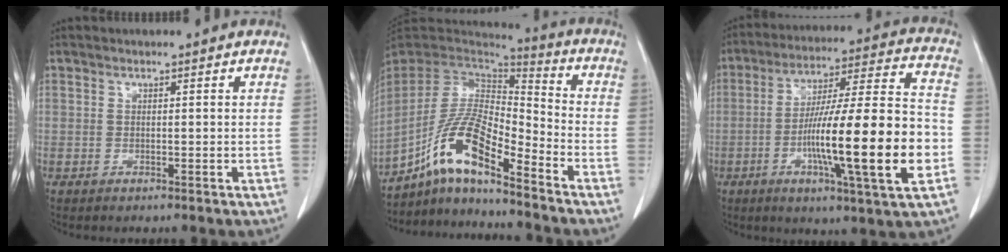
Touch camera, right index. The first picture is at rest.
{"total": 13.8, "force": [-8.6, 2.6, 10.5], "torque": [-0.213, 0.010, -0.159]}
{"total": 21.6, "force": [-5.2, 0.7, 21.0], "torque": [-0.331, -0.005, -0.084]}